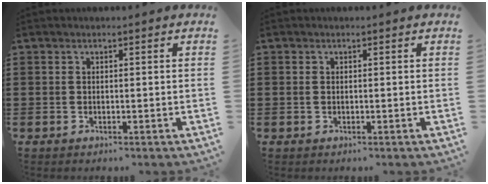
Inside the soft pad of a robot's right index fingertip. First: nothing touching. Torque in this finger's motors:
{"motor_torque": [-0.05, -0.11, -0.02, -0.01]}